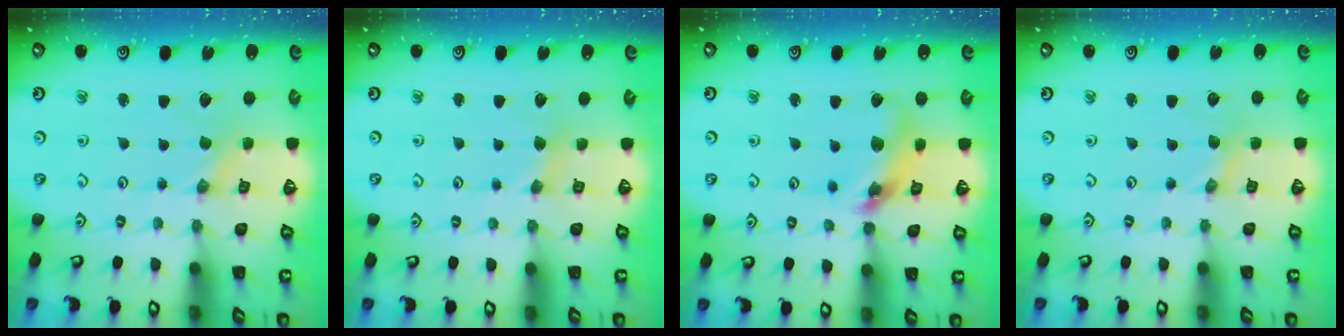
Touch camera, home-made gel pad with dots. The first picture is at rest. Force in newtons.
{"total": 3.5, "press": 3.4, "slide": 0.3}
{"total": 10.7, "press": 10.6, "slide": 1.2}
{"total": 0.0}